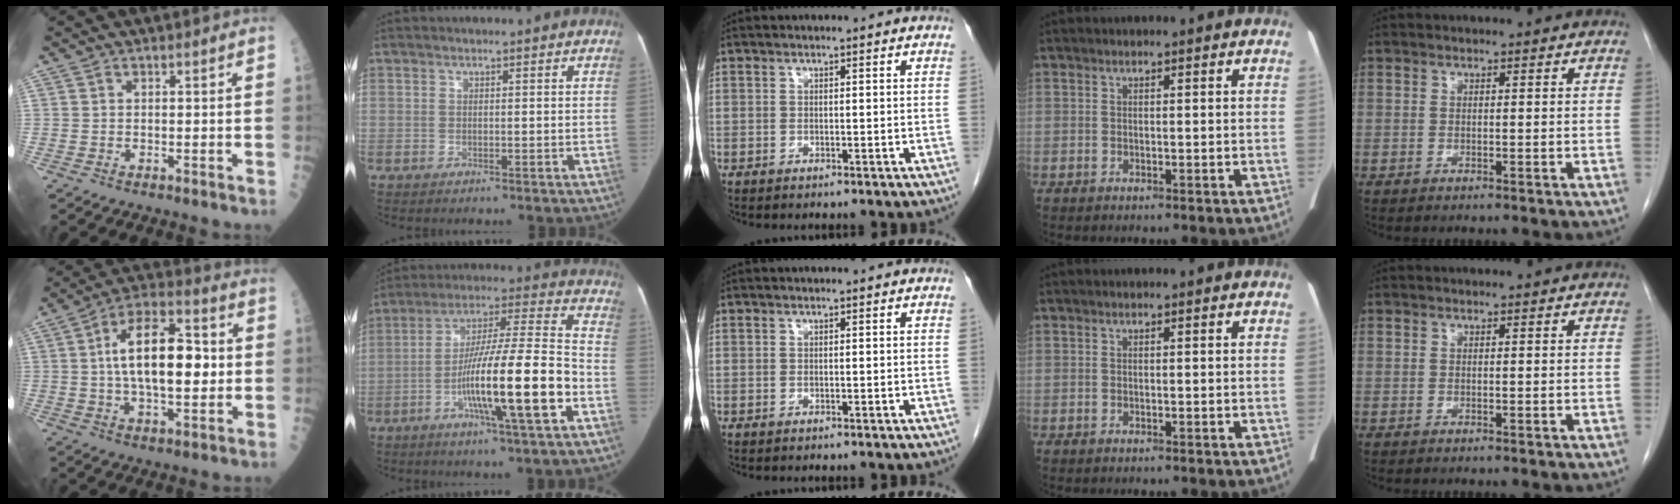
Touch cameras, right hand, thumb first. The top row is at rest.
{"thumb": {"total": 17.6, "force": [1.2, 8.3, 15.5], "torque": [-0.241, 0.023, 0.015]}, "index": {"total": 17.9, "force": [-6.1, 0.4, 16.8], "torque": [-0.289, -0.002, -0.103]}}